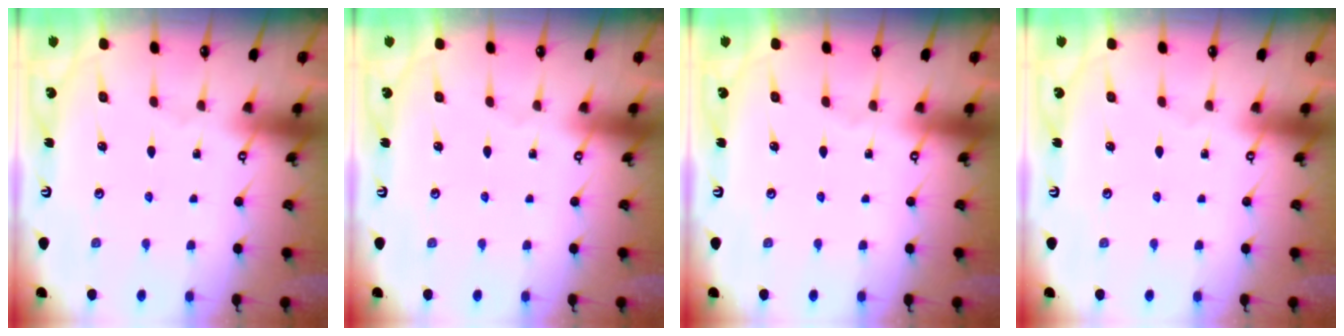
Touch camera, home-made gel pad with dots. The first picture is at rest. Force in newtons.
{"total": 0.0}
{"total": 0.0}
{"total": 0.0}